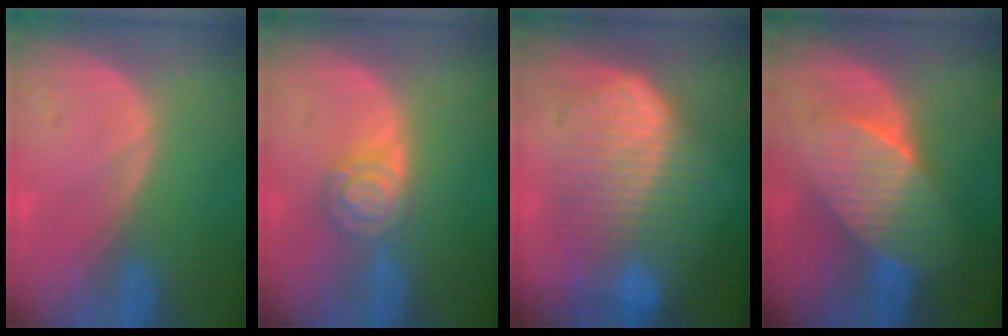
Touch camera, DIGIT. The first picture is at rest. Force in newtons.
{"total": 5.2, "press": 5.2, "slide": 0.2}
{"total": 10.0, "press": 10.0, "slide": 0.4}
{"total": 7.2, "press": 7.0, "slide": 1.8}